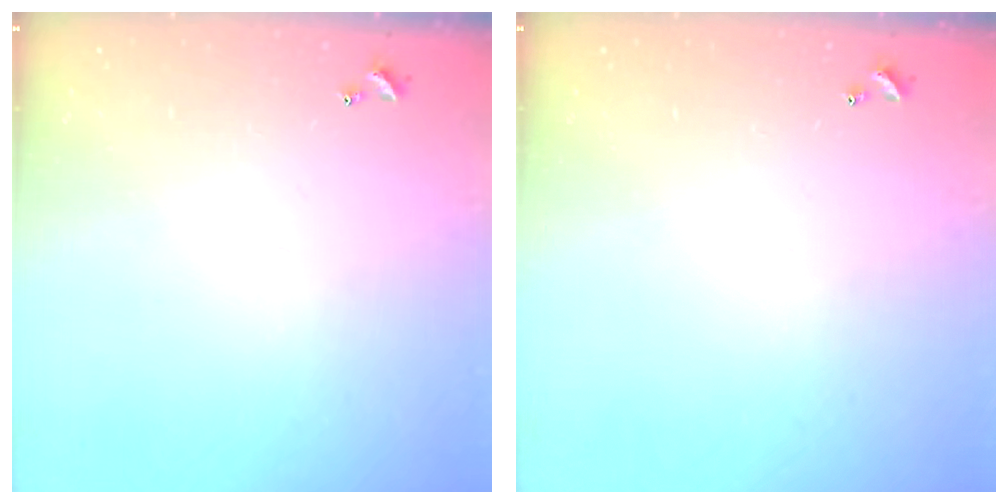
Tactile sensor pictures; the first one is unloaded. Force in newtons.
{"total": 0.0}